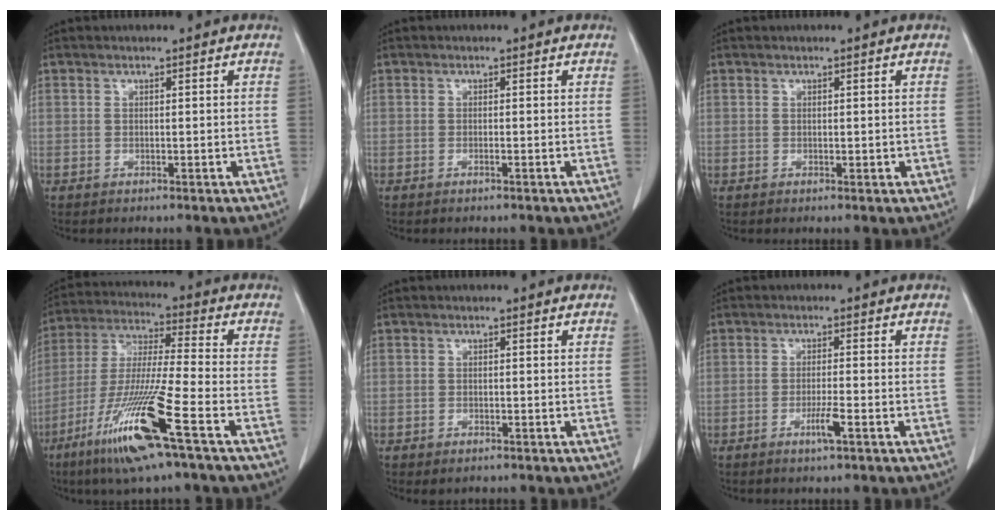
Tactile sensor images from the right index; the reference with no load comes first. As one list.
[{"total": 0.5, "force": [-0.3, -0.1, 0.4], "torque": [-0.009, 0.000, -0.004]}, {"total": 1.0, "force": [0.0, 0.7, 0.7], "torque": [-0.007, -0.001, 0.002]}, {"total": 16.2, "force": [-8.2, -0.4, 14.0], "torque": [-0.300, -0.039, -0.158]}, {"total": 1.2, "force": [-0.8, 0.6, 0.7], "torque": [-0.013, -0.002, -0.003]}, {"total": 3.0, "force": [-1.5, -0.2, 2.6], "torque": [-0.051, -0.005, -0.028]}]